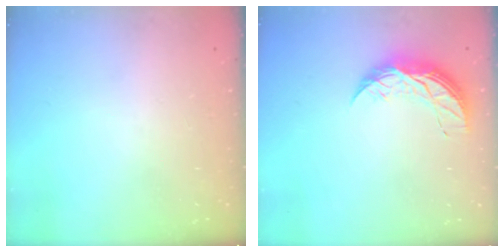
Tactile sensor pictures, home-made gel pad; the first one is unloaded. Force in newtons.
{"total": 8.1, "press": 8.0, "slide": 0.5}